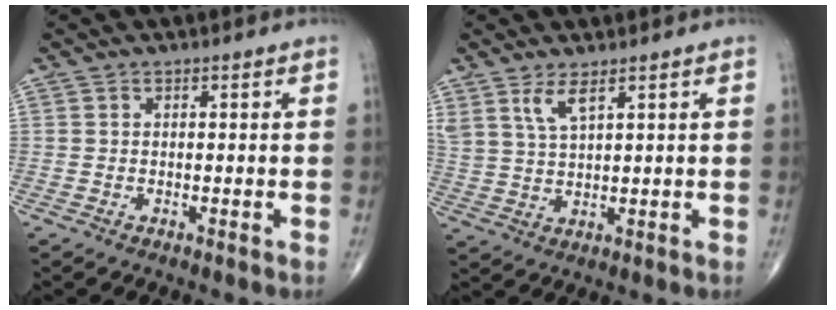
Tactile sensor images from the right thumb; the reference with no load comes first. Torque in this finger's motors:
{"motor_torque": [-0.17, -0.18, 0.47, 0.45, 0.05]}